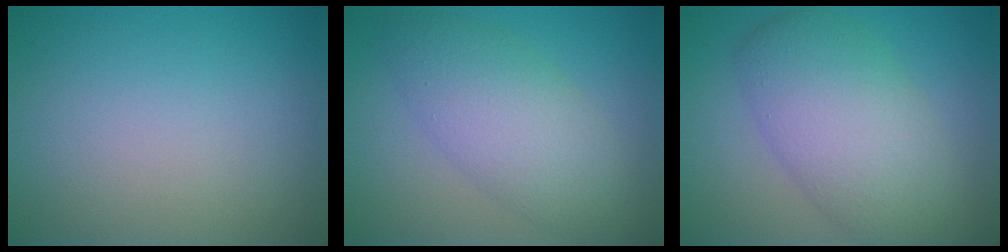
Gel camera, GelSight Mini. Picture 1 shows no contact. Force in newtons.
{"total": 5.7, "press": 5.7, "slide": 0.1}
{"total": 7.9, "press": 7.9, "slide": 0.3}